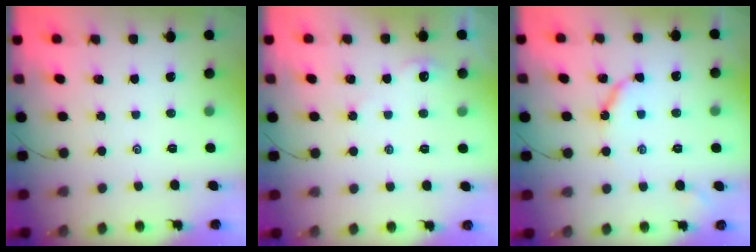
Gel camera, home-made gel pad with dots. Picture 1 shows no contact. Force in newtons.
{"total": 2.6, "press": 2.6, "slide": 0.3}
{"total": 6.3, "press": 6.3, "slide": 0.4}